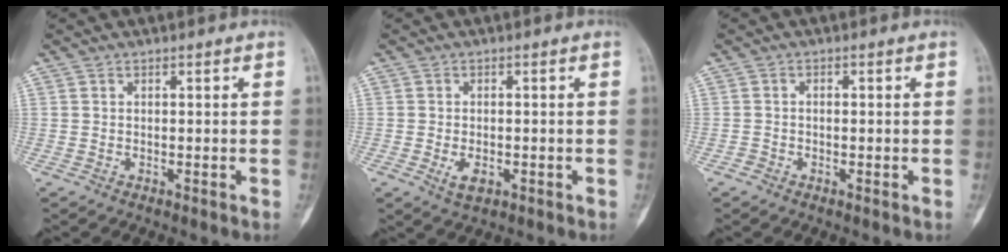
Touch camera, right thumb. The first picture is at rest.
{"total": 3.5, "force": [-1.2, 2.0, 2.6], "torque": [-0.041, -0.001, -0.014]}
{"total": 0.8, "force": [-0.5, 0.6, 0.3], "torque": [-0.001, 0.001, -0.013]}